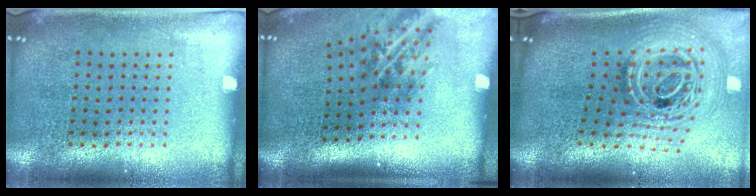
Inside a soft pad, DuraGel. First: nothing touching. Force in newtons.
{"total": 1.8, "press": 1.2, "slide": 1.4}
{"total": 3.0, "press": 2.0, "slide": 2.2}